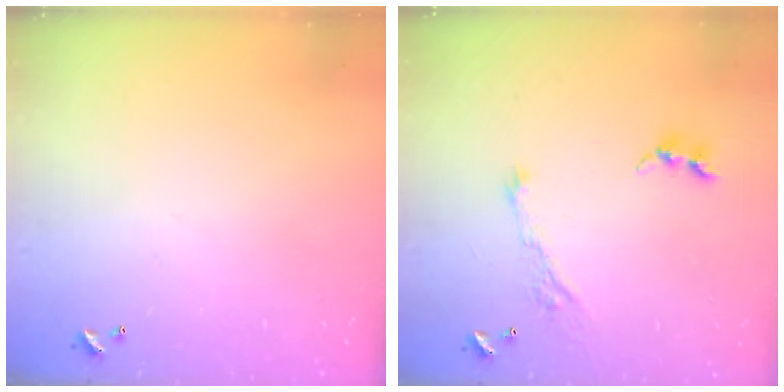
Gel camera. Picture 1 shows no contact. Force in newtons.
{"total": 3.7, "press": 3.7, "slide": 0.2}